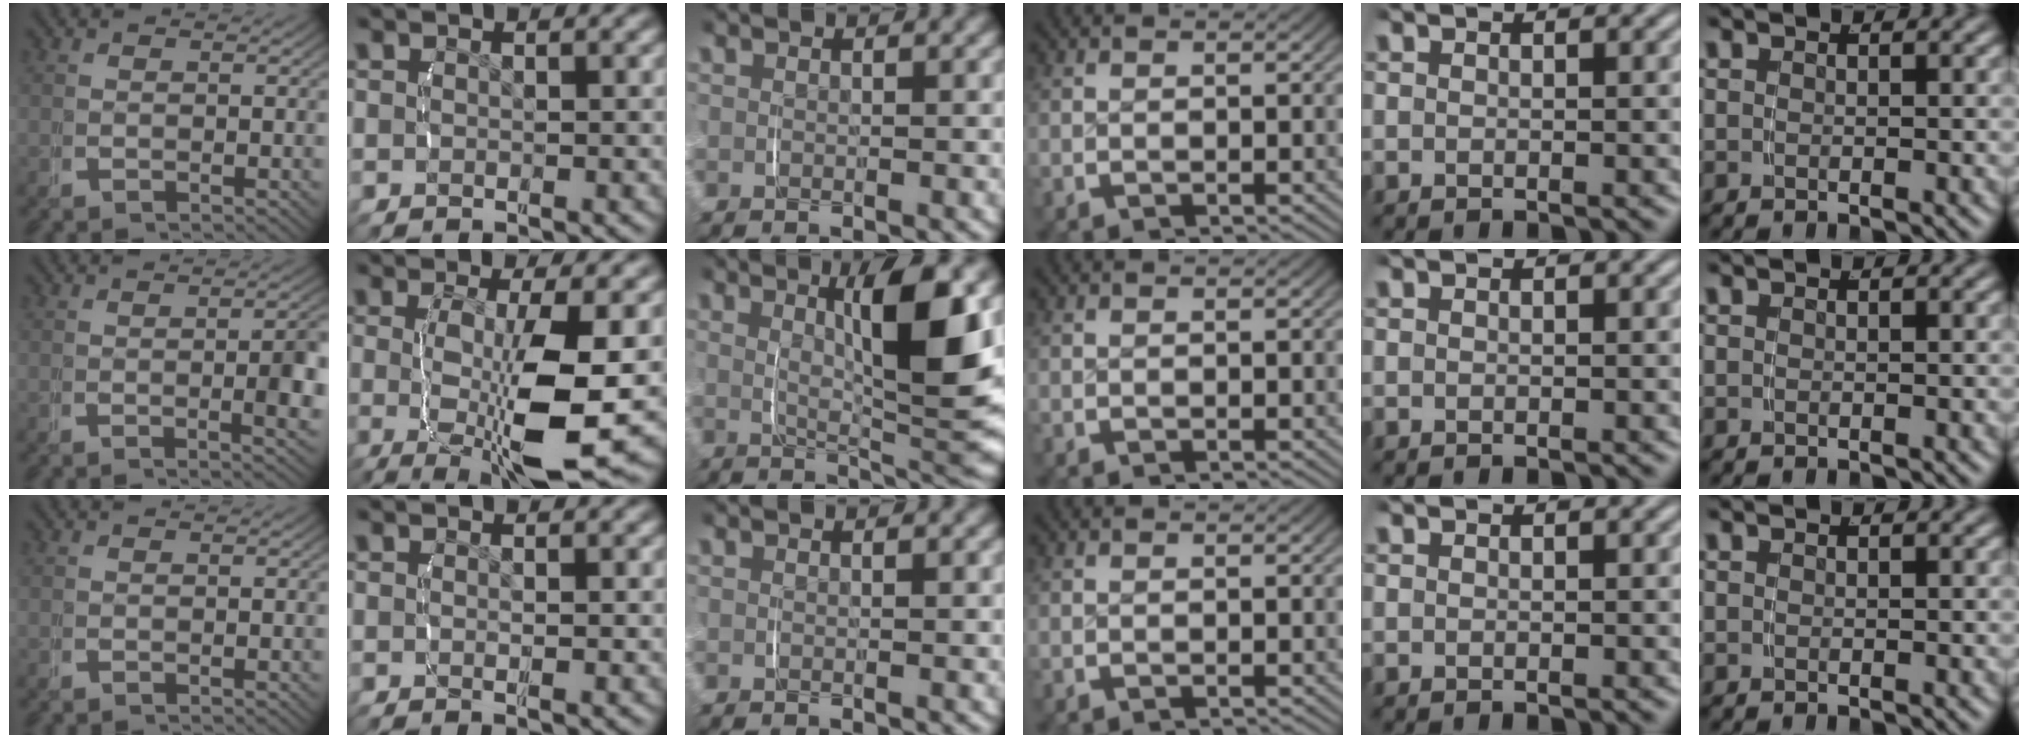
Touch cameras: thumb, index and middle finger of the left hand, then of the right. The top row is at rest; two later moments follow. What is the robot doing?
{"motion": "lift_and_place", "object": "jewelry box"}